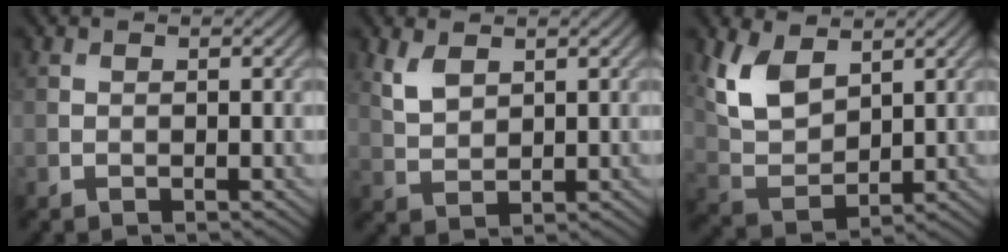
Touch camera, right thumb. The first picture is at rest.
{"total": 3.6, "force": [2.1, 1.9, 2.2], "torque": [-0.059, -0.003, 0.047]}
{"total": 7.8, "force": [3.9, 4.3, 5.1], "torque": [-0.125, -0.006, 0.082]}